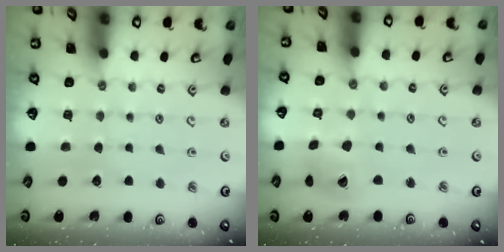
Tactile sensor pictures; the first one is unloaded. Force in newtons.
{"total": 9.7, "press": 9.6, "slide": 1.3}